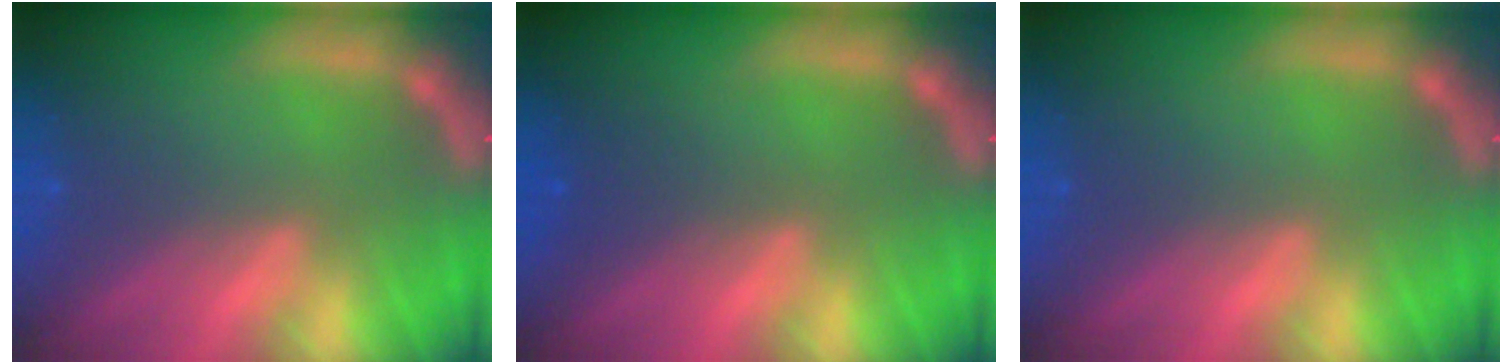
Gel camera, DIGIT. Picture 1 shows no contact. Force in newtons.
{"total": 1.5}
{"total": 0.0}